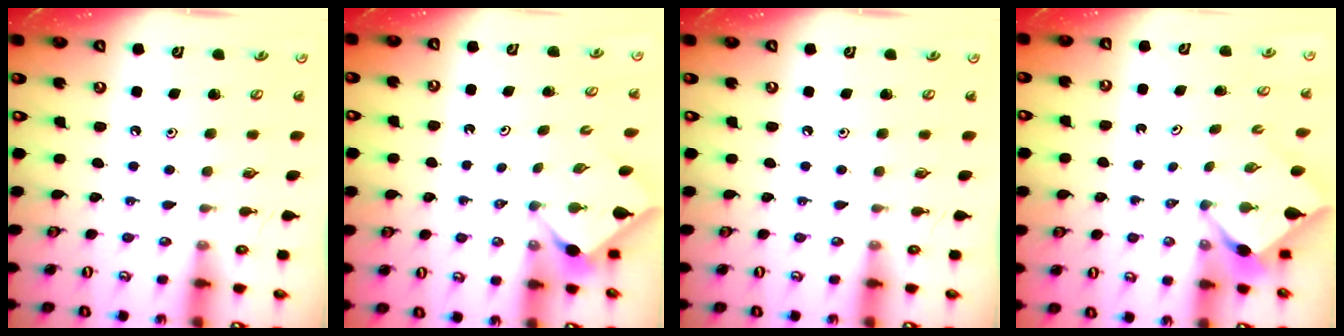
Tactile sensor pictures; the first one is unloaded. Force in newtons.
{"total": 3.0, "press": 3.0, "slide": 0.5}
{"total": 0.0}
{"total": 2.4, "press": 2.4, "slide": 0.2}